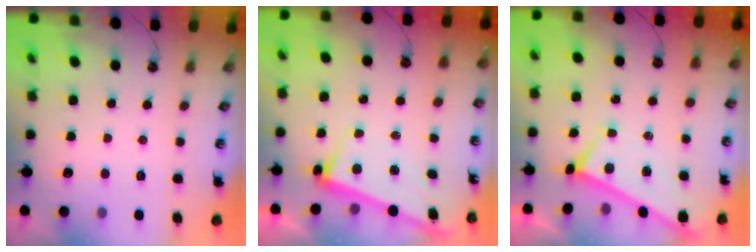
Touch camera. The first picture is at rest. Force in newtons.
{"total": 2.6, "press": 2.4, "slide": 0.9}
{"total": 0.0}